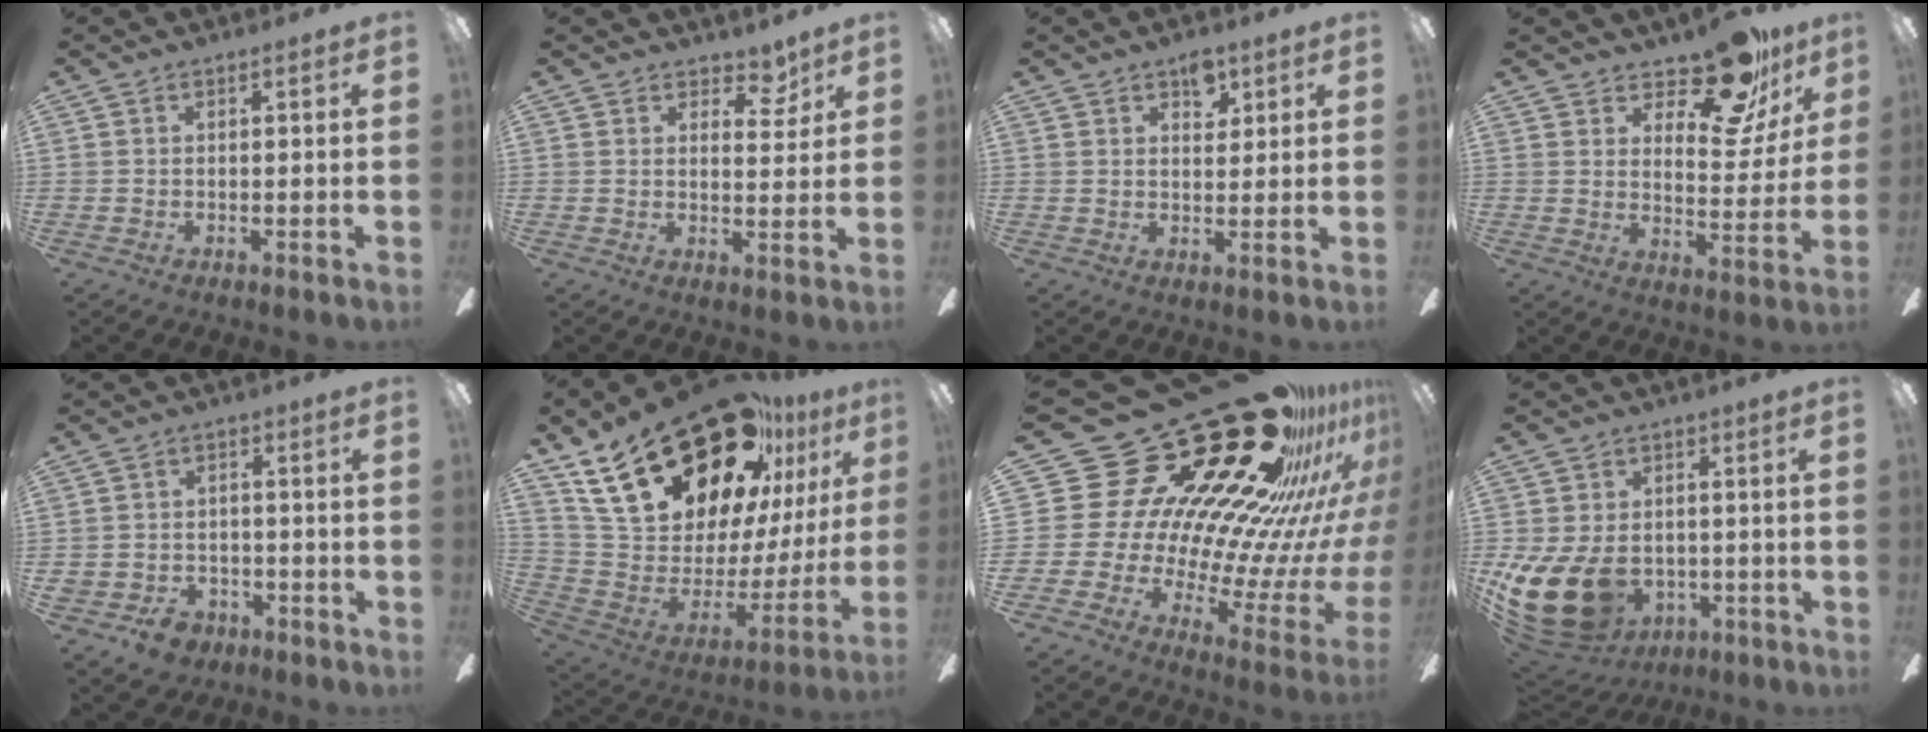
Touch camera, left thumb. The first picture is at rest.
{"total": 5.4, "force": [4.2, 2.6, 2.1], "torque": [-0.013, -0.024, 0.071]}
{"total": 5.2, "force": [3.4, 3.1, 2.6], "torque": [-0.018, -0.012, 0.054]}
{"total": 16.8, "force": [12.5, 7.0, 8.8], "torque": [-0.125, -0.080, 0.213]}
{"total": 6.5, "force": [-3.8, 4.9, 1.9], "torque": [-0.031, 0.034, -0.069]}
{"total": 32.2, "force": [20.8, 14.9, 19.5], "torque": [-0.335, -0.128, 0.382]}
{"total": 36.4, "force": [23.9, 17.9, 20.9], "torque": [-0.263, -0.256, 0.486]}
{"total": 17.8, "force": [-4.5, 12.5, 11.9], "torque": [-0.249, 0.013, -0.068]}